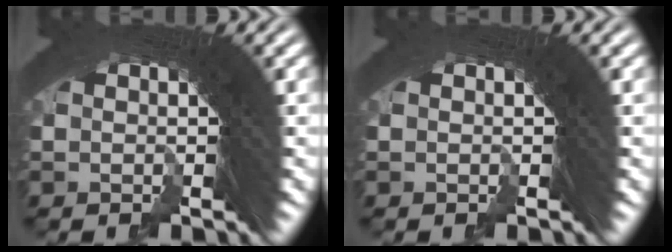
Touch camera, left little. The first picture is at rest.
{"total": 0.0}